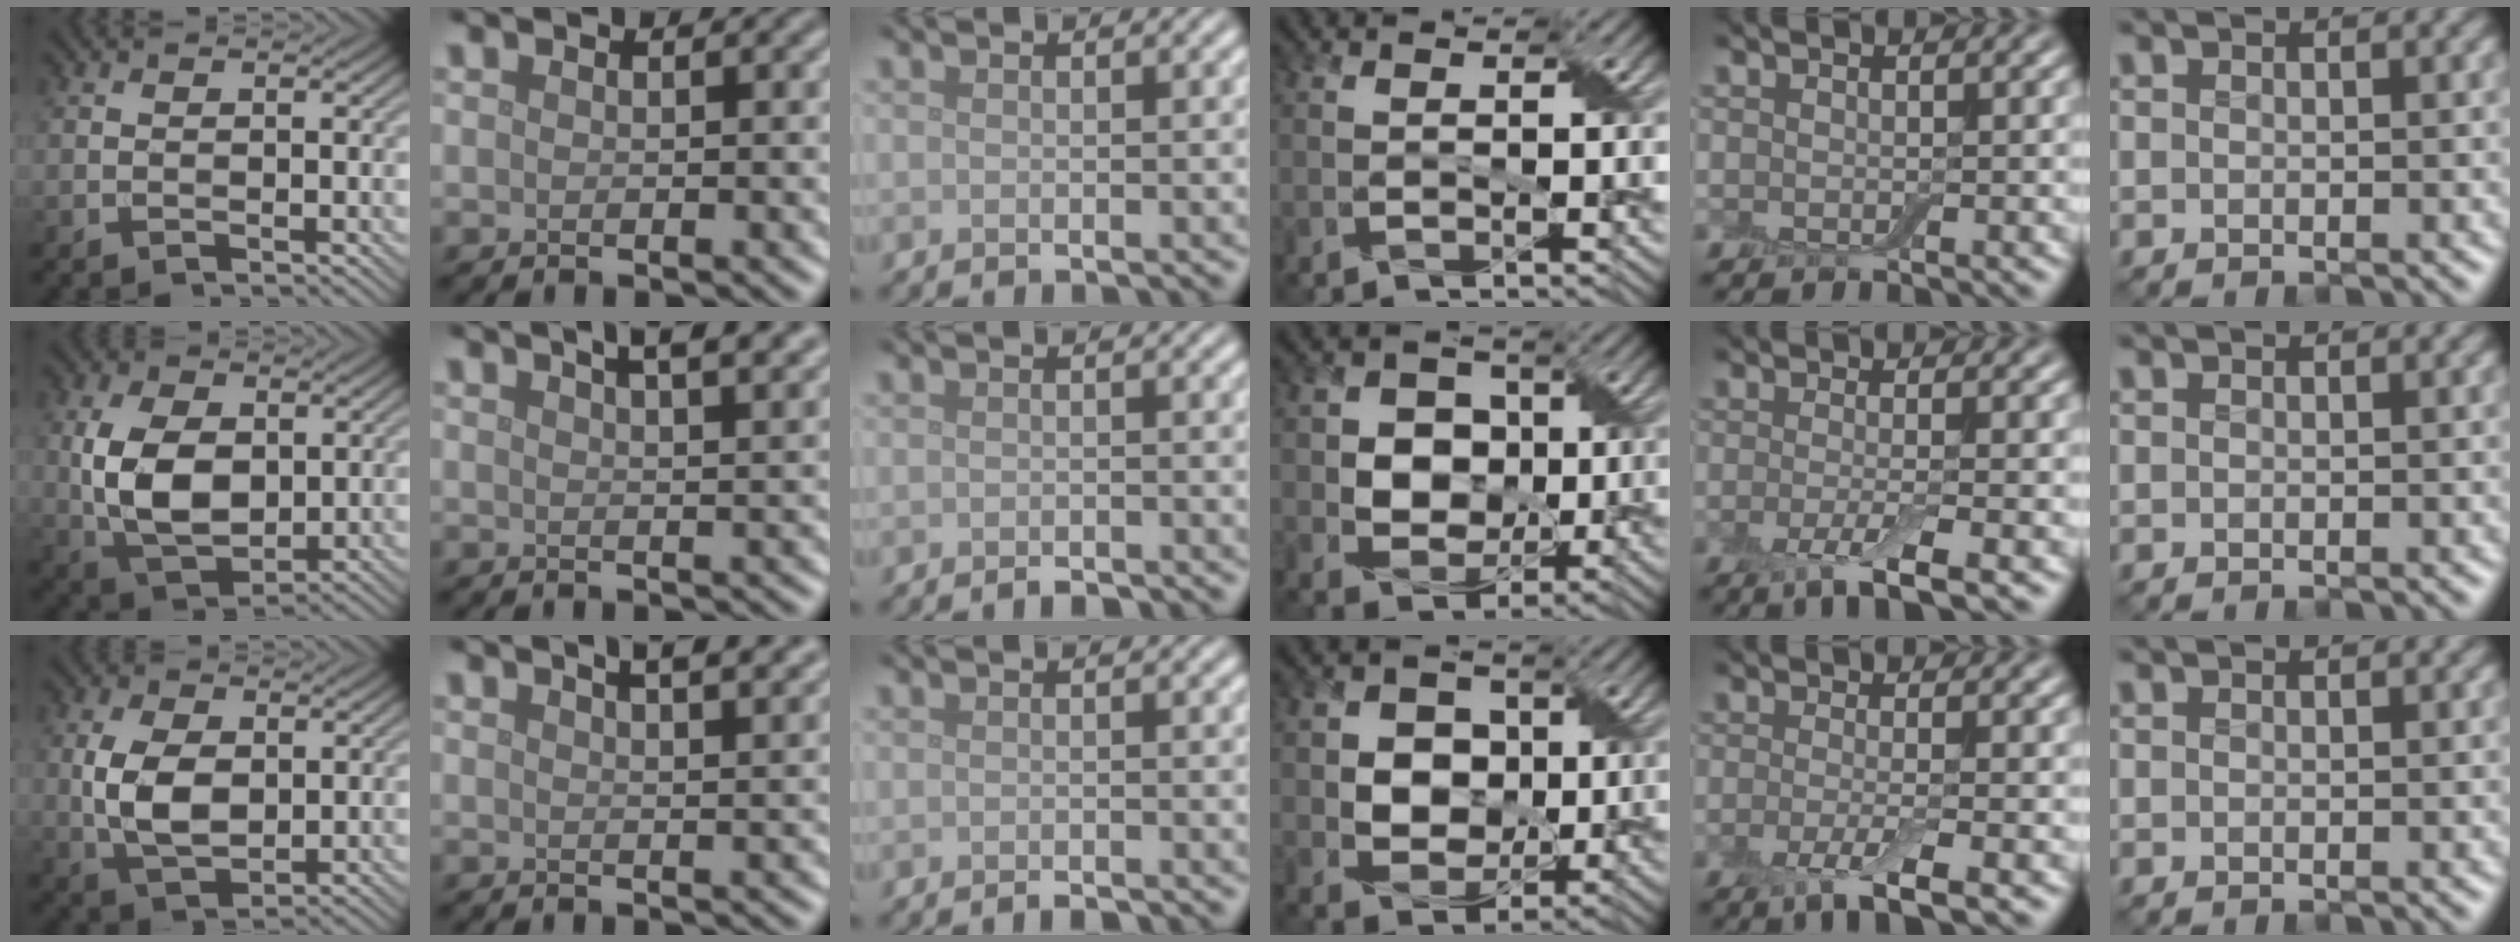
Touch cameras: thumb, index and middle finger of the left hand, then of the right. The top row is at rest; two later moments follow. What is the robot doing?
{"motion": "peel", "object": "small bumper sticker"}